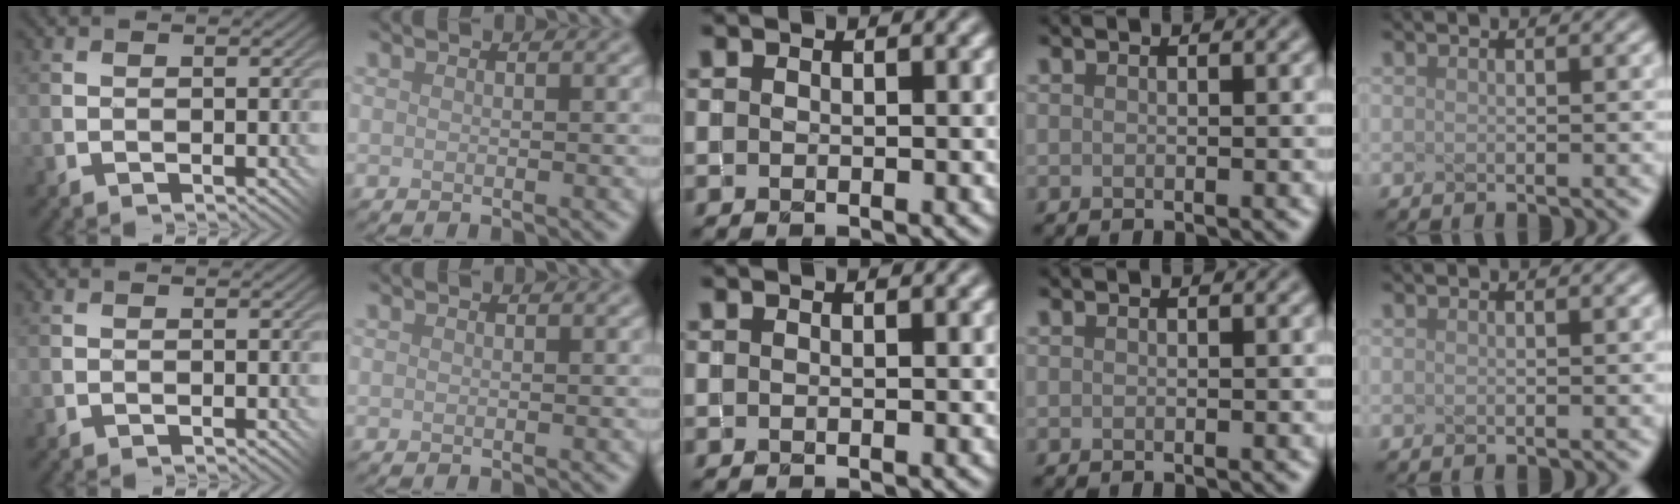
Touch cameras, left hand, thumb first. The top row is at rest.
{}